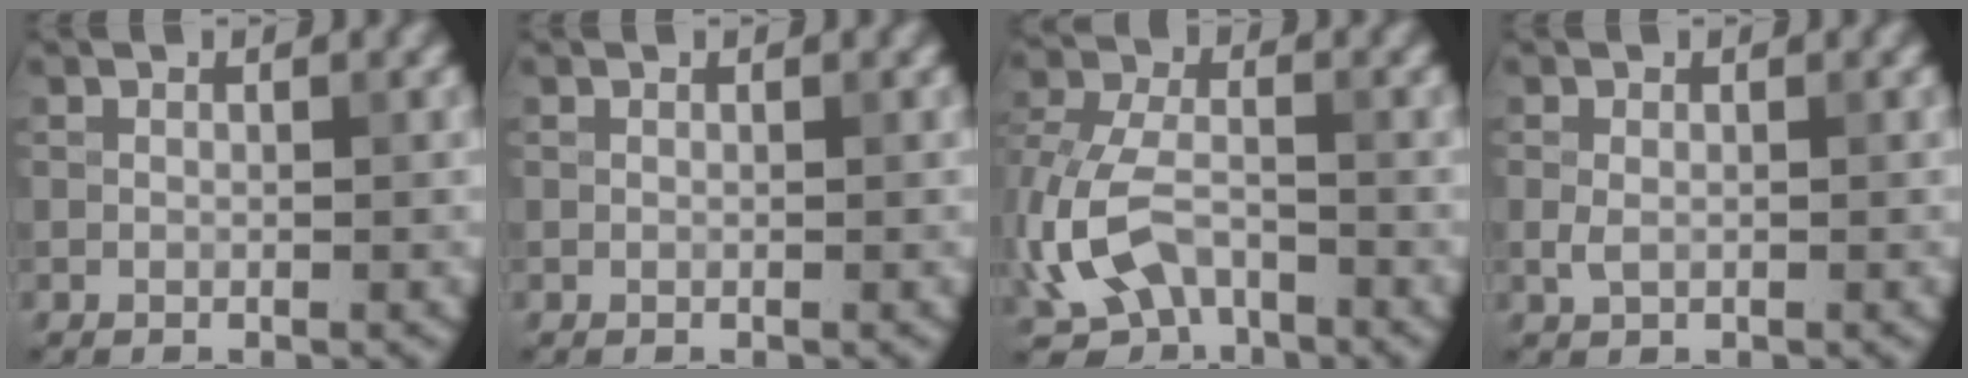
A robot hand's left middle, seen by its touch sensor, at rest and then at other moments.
{"total": 0.0}
{"total": 7.7, "force": [-3.3, 4.9, 5.0], "torque": [-0.111, -0.002, -0.074]}
{"total": 1.0, "force": [-0.1, 0.7, 0.8], "torque": [-0.019, -0.001, -0.003]}